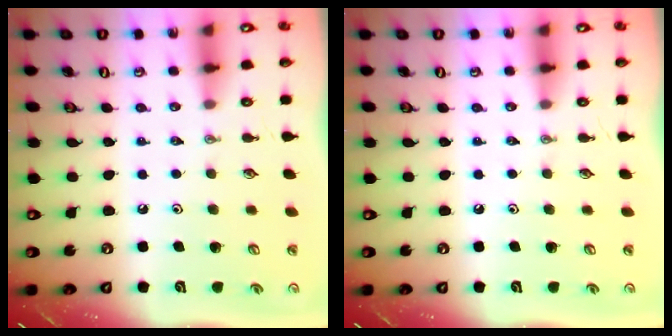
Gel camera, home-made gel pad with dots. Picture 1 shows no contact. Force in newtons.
{"total": 0.0}